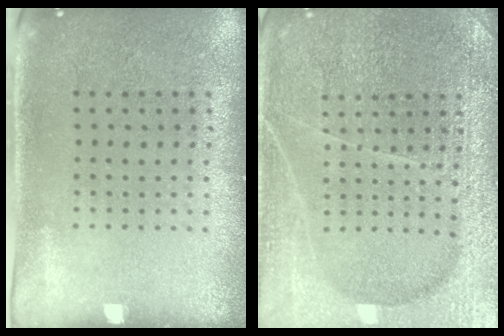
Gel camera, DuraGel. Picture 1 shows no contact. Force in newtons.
{"total": 5.5, "press": 5.5, "slide": 0.5}